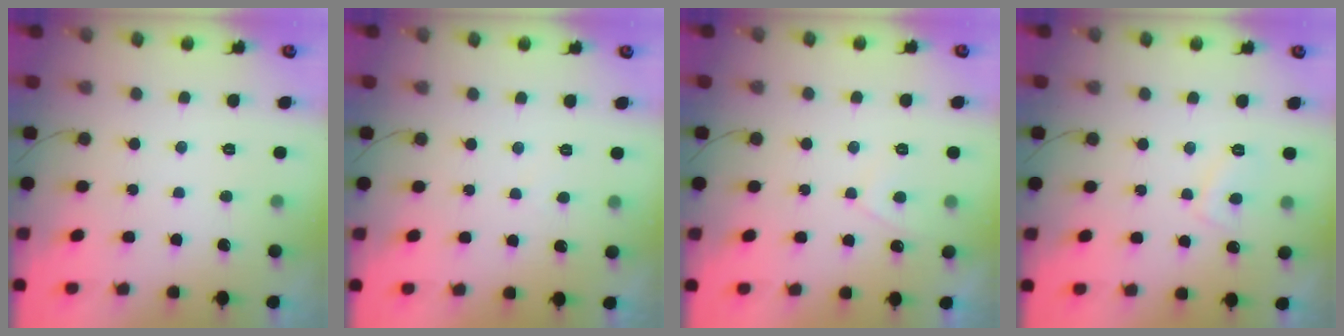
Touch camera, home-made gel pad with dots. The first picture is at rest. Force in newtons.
{"total": 1.1, "press": 1.0, "slide": 0.4}
{"total": 2.7, "press": 2.7, "slide": 0.6}
{"total": 4.2, "press": 4.2, "slide": 0.6}